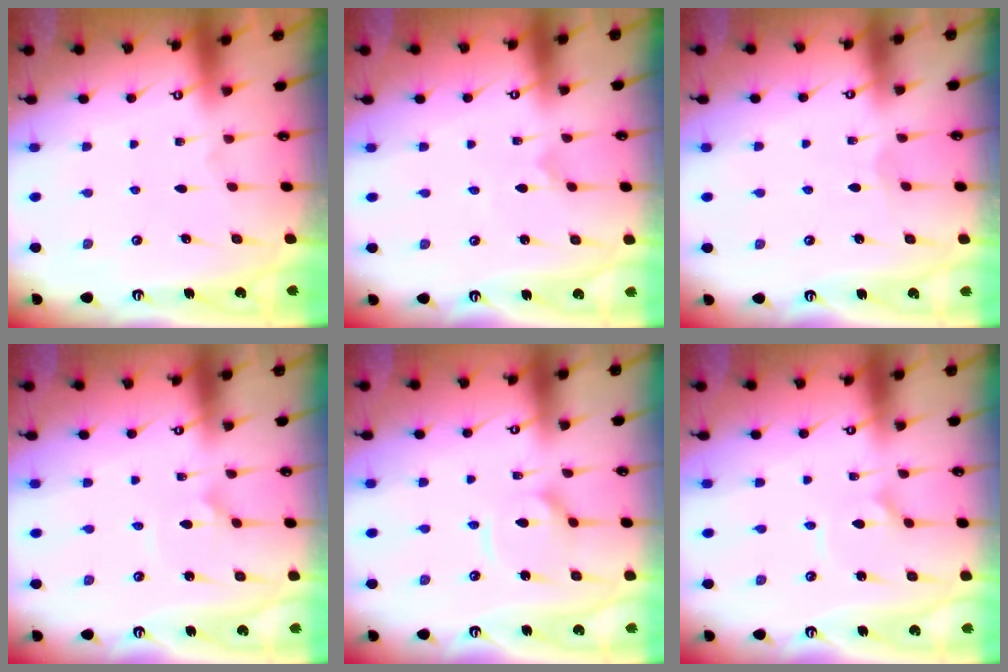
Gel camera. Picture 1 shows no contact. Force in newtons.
{"total": 0.0}
{"total": 2.8, "press": 2.8, "slide": 0.2}
{"total": 2.1, "press": 2.1, "slide": 0.0}
{"total": 7.0, "press": 7.0, "slide": 0.5}
{"total": 2.5, "press": 2.5, "slide": 0.3}